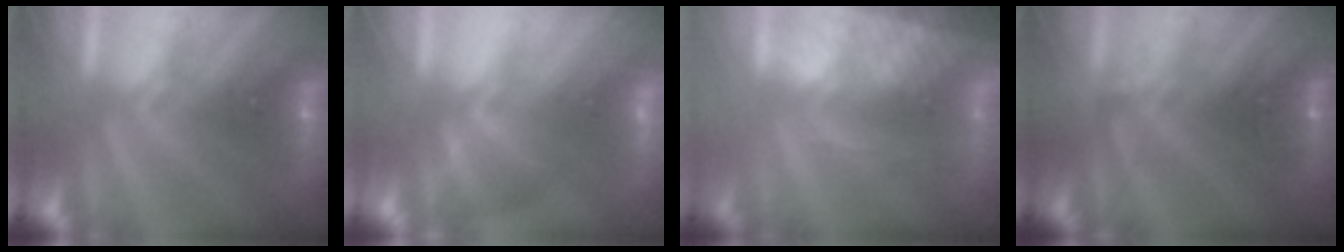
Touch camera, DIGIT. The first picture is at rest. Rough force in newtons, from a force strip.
{"total": 2.9}
{"total": 2.9}
{"total": 3.6}